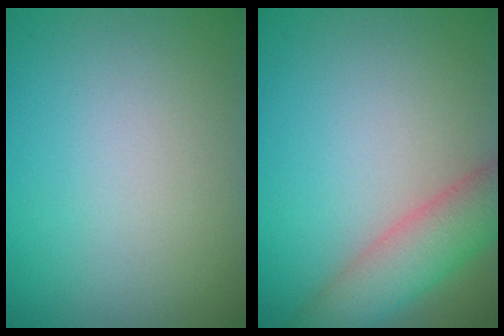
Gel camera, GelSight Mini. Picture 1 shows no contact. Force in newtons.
{"total": 5.3, "press": 5.3, "slide": 0.4}